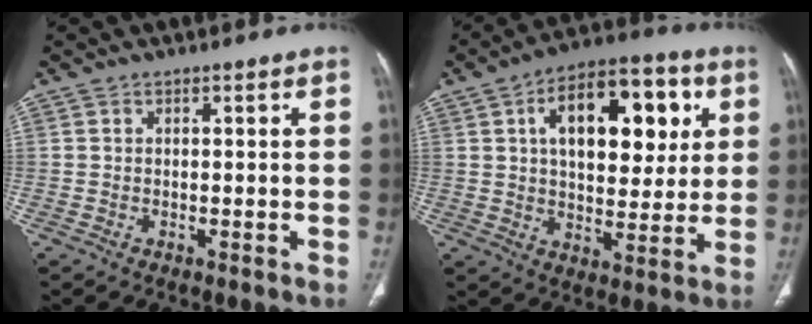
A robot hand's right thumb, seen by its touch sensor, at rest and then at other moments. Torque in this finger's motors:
{"motor_torque": [0.17, 4.84, 0.75, -0.52, 0.15]}